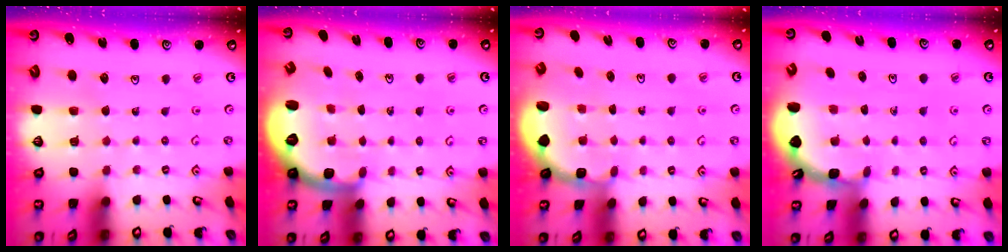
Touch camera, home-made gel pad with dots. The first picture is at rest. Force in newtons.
{"total": 1.8, "press": 1.8, "slide": 0.4}
{"total": 1.8, "press": 1.6, "slide": 0.7}
{"total": 1.3, "press": 1.3, "slide": 0.1}